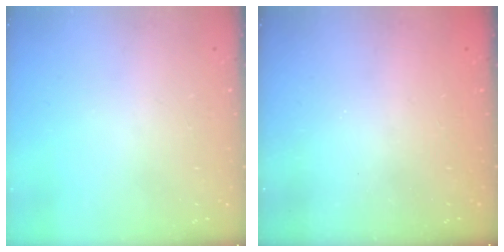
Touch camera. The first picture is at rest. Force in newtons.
{"total": 2.4, "press": 2.3, "slide": 0.8}